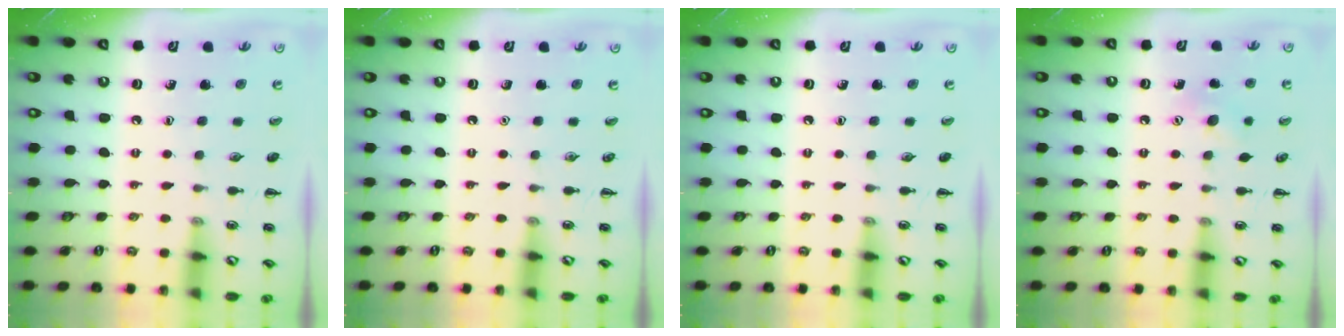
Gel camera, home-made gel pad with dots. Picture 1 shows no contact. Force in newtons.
{"total": 0.0}
{"total": 0.0}
{"total": 6.2, "press": 6.0, "slide": 1.6}